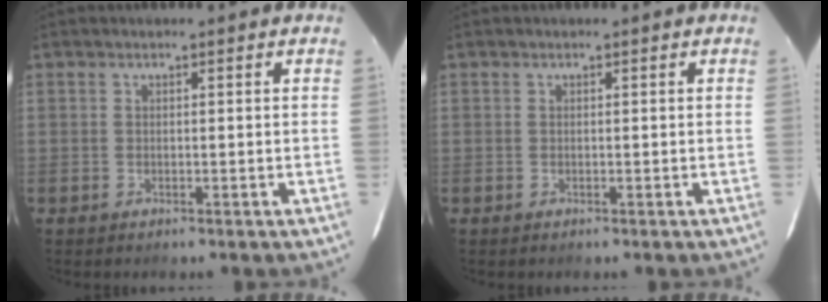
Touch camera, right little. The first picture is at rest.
{"total": 0.0}